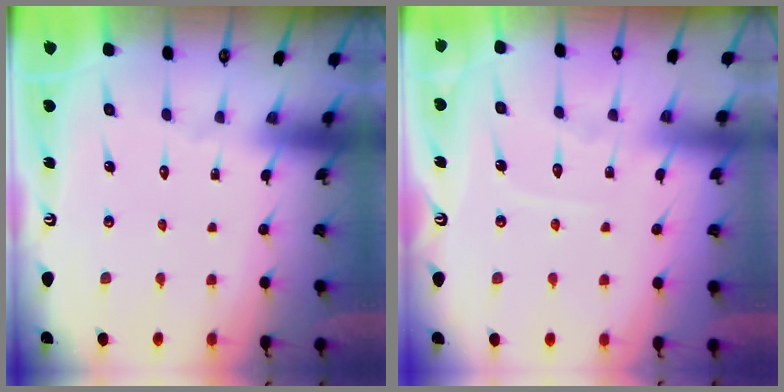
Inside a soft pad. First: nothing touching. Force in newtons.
{"total": 5.2, "press": 5.2, "slide": 0.6}